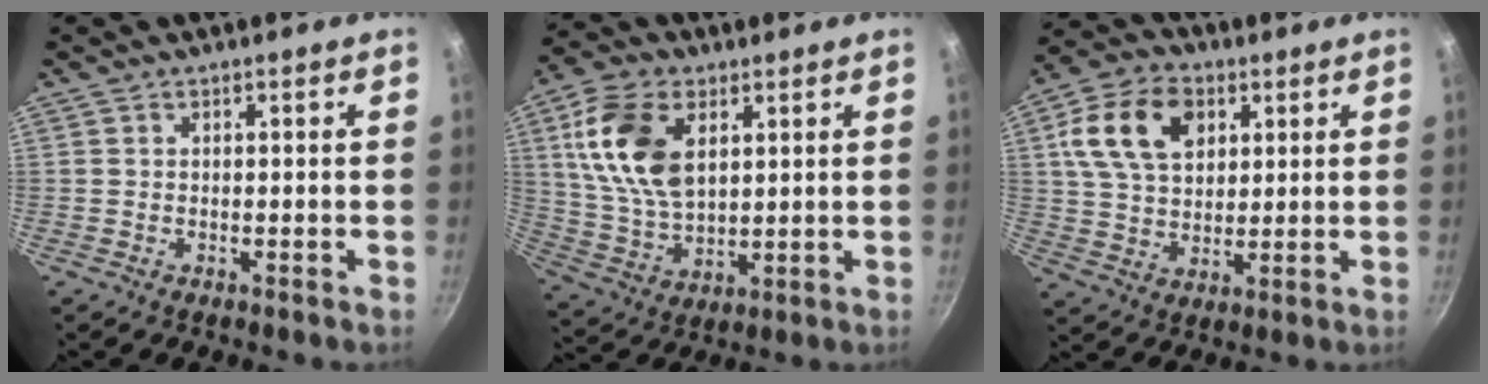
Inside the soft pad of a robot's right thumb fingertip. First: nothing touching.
{"total": 15.7, "force": [4.8, 9.6, 11.5], "torque": [-0.204, -0.012, 0.101]}
{"total": 14.3, "force": [4.7, 10.0, 9.0], "torque": [-0.142, 0.000, 0.079]}